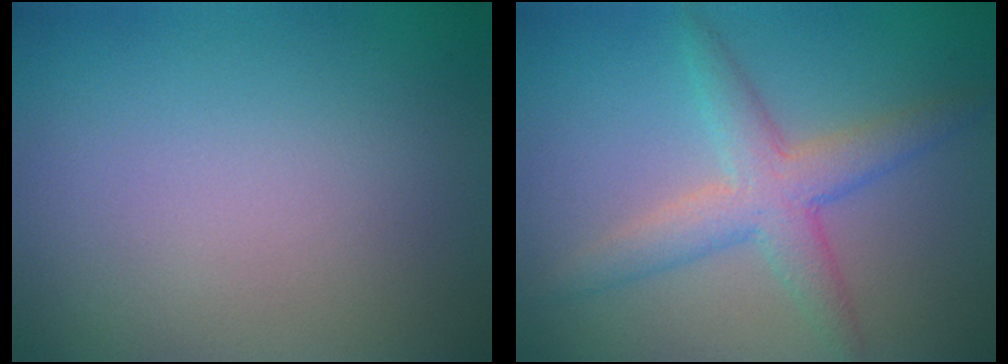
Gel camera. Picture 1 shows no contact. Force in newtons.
{"total": 4.2, "press": 4.2, "slide": 0.1}